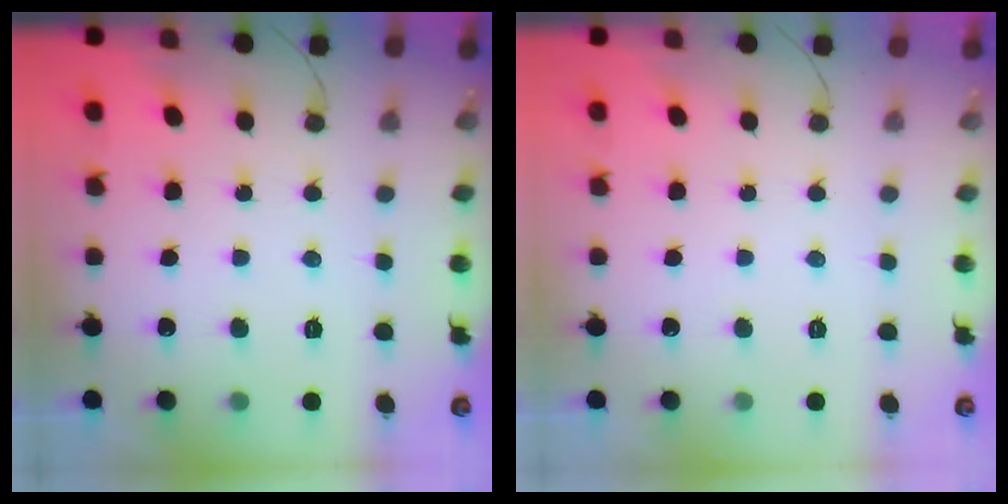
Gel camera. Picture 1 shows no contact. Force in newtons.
{"total": 0.0}